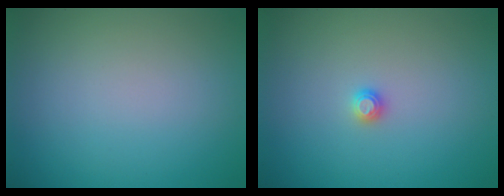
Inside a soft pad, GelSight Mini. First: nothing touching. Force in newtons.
{"total": 0.8, "press": 0.8, "slide": 0.1}